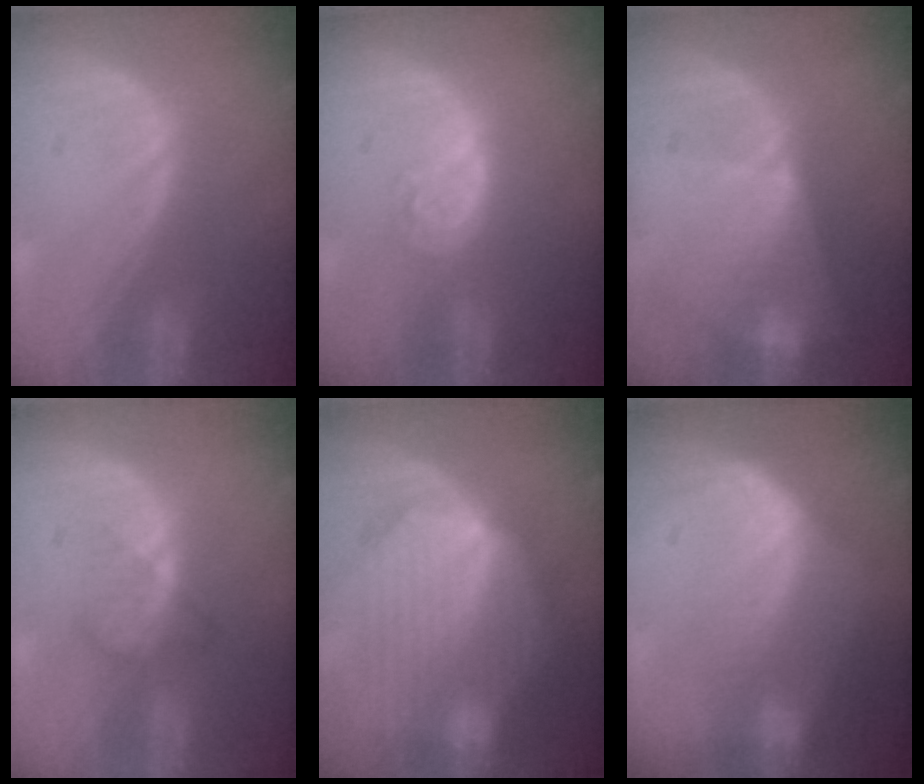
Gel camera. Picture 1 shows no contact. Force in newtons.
{"total": 4.2, "press": 3.8, "slide": 1.8}
{"total": 6.5, "press": 6.4, "slide": 1.1}
{"total": 3.6, "press": 3.1, "slide": 1.7}
{"total": 10.1, "press": 10.0, "slide": 0.9}
{"total": 7.1, "press": 6.5, "slide": 2.8}